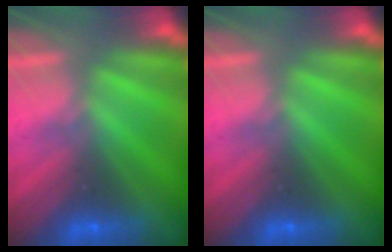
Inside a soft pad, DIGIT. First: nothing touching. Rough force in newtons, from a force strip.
{"total": 0.0}